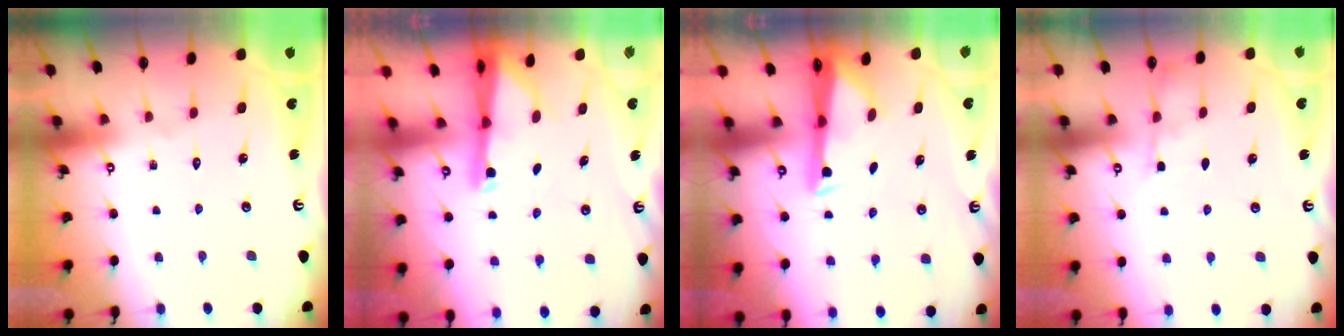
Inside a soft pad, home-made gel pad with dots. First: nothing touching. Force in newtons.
{"total": 2.7, "press": 2.6, "slide": 0.5}
{"total": 3.0, "press": 2.8, "slide": 1.0}
{"total": 2.2, "press": 2.2, "slide": 0.3}